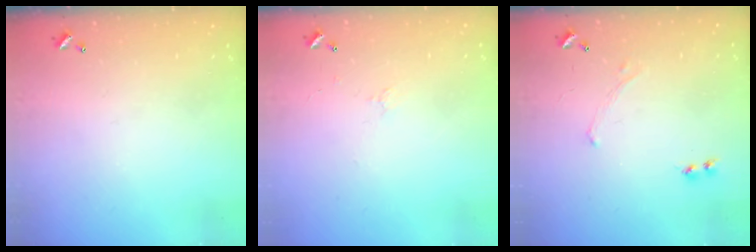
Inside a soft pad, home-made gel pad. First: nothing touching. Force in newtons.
{"total": 0.7, "press": 0.2, "slide": 0.6}
{"total": 0.7, "press": 0.6, "slide": 0.2}